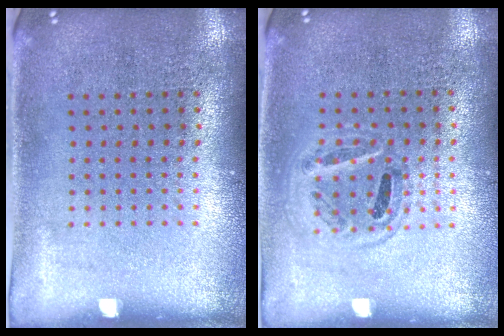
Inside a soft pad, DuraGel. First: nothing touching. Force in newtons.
{"total": 0.9, "press": 0.9, "slide": 0.3}